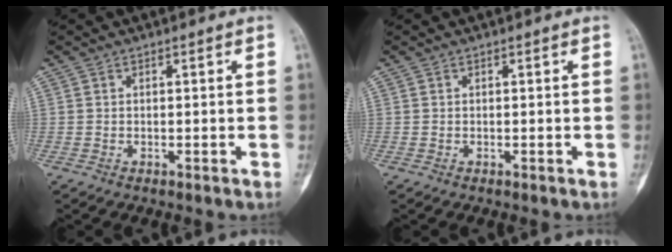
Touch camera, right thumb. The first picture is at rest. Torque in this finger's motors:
{"motor_torque": [0.00, 0.00, 0.07, 0.00, 0.02]}